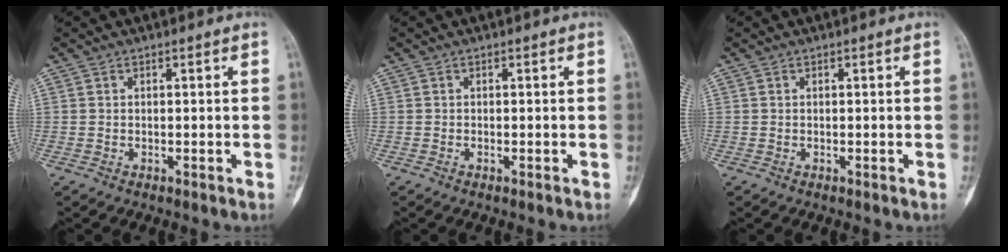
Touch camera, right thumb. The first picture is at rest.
{"total": 0.0}
{"total": 0.0}